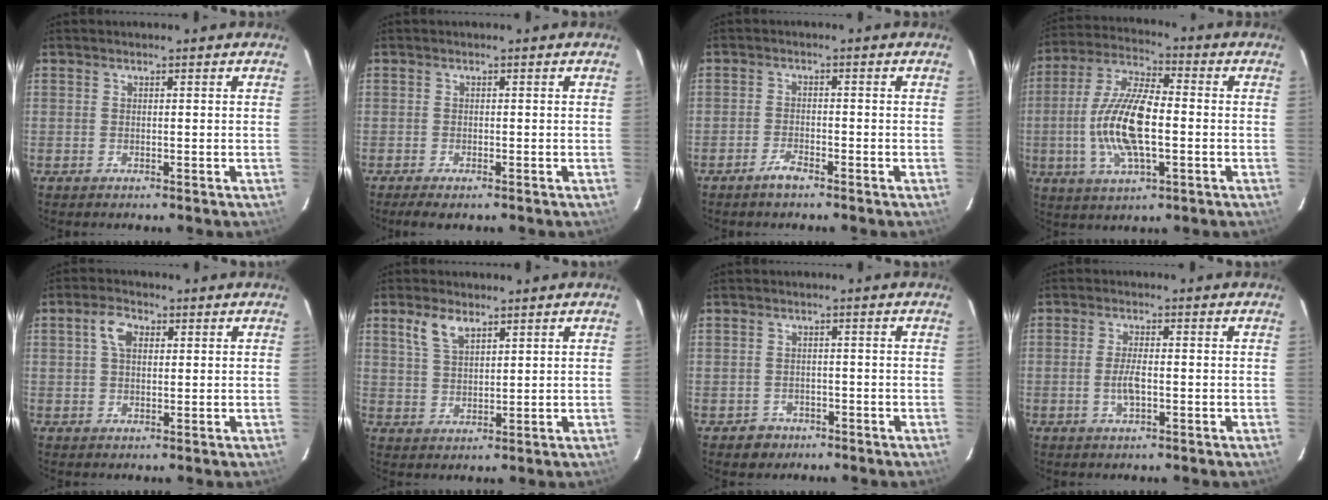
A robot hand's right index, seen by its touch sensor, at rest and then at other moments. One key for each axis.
{"total": 2.8, "fx": -2.2, "fy": 0.8, "fz": 1.6, "tx": -0.039, "ty": -0.011, "tz": -0.039}
{"total": 2.8, "fx": -2.3, "fy": 0.8, "fz": 1.3, "tx": -0.040, "ty": 0.001, "tz": -0.047}
{"total": 14.9, "fx": -2.3, "fy": 5.2, "fz": 13.7, "tx": -0.283, "ty": 0.001, "tz": -0.046}
{"total": 4.1, "fx": 1.2, "fy": 2.6, "fz": 3.0, "tx": -0.058, "ty": 0.014, "tz": 0.023}
{"total": 5.2, "fx": 3.2, "fy": 2.5, "fz": 3.3, "tx": -0.066, "ty": 0.009, "tz": 0.065}
{"total": 3.4, "fx": -1.7, "fy": 3.0, "fz": 0.1, "tx": -0.009, "ty": 0.012, "tz": -0.023}
{"total": 3.8, "fx": -0.9, "fy": 1.3, "fz": 3.5, "tx": -0.069, "ty": -0.002, "tz": -0.016}